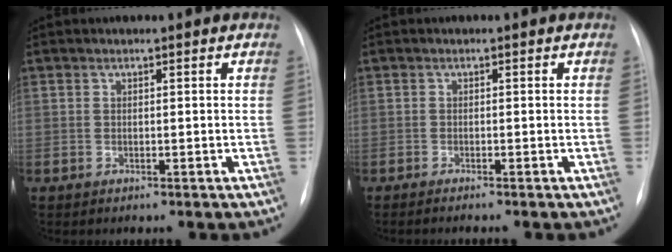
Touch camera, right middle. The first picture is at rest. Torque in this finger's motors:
{"motor_torque": [0.62, -0.88, -0.01, 0.00]}